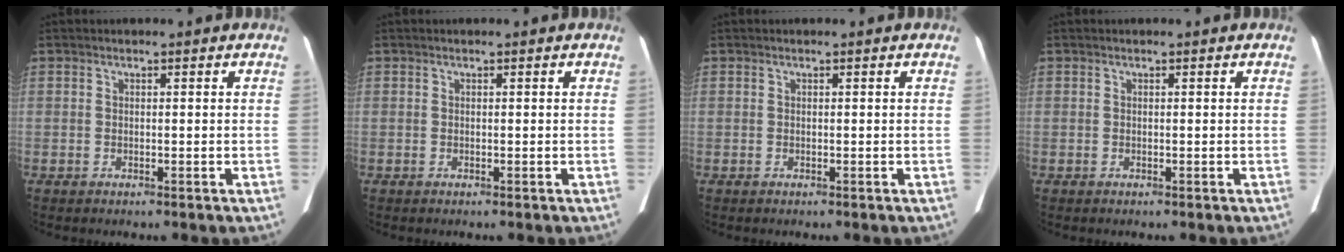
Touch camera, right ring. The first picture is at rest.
{"total": 0.0}
{"total": 0.0}
{"total": 0.0}